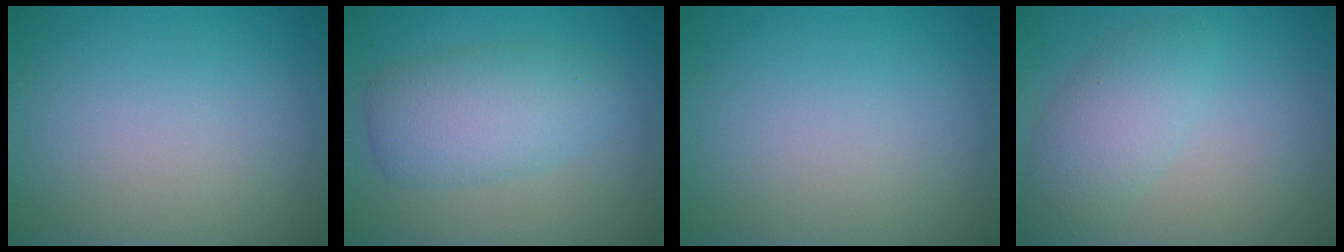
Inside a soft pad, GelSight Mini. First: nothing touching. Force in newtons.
{"total": 5.0, "press": 5.0, "slide": 0.2}
{"total": 0.0}
{"total": 3.7, "press": 3.7, "slide": 0.2}